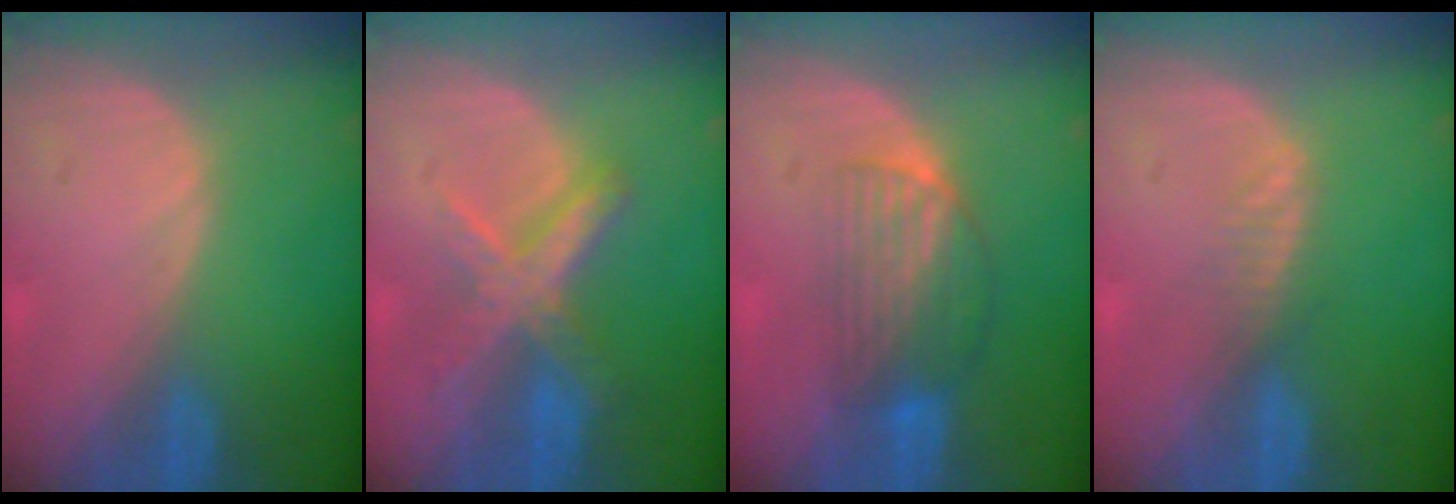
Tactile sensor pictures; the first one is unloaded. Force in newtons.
{"total": 7.2, "press": 6.1, "slide": 3.7}
{"total": 6.6, "press": 5.8, "slide": 3.0}
{"total": 1.6, "press": 1.6, "slide": 0.1}